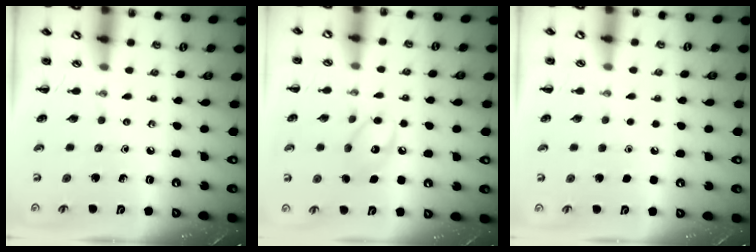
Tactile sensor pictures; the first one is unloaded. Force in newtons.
{"total": 9.6, "press": 9.5, "slide": 0.9}
{"total": 1.7, "press": 1.7, "slide": 0.1}